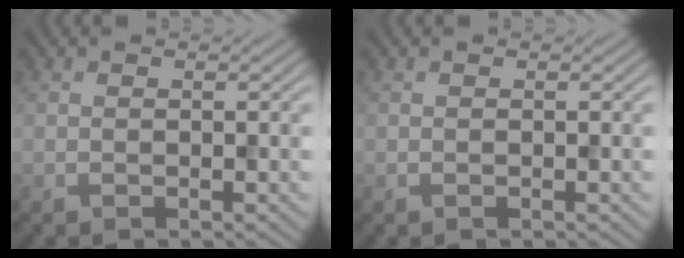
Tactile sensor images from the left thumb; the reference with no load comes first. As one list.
[{"total": 0.0}]